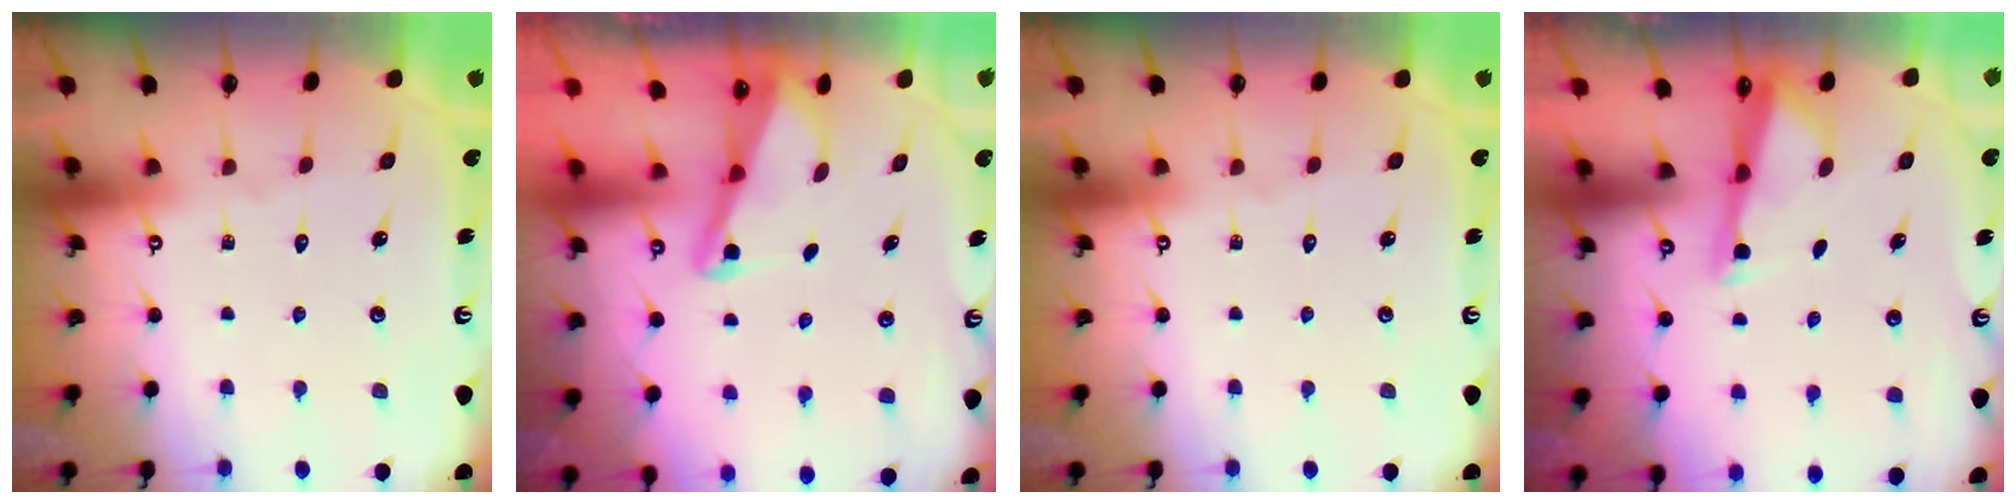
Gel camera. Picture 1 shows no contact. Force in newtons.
{"total": 2.1, "press": 2.1, "slide": 0.4}
{"total": 0.0}
{"total": 3.0, "press": 2.9, "slide": 0.5}